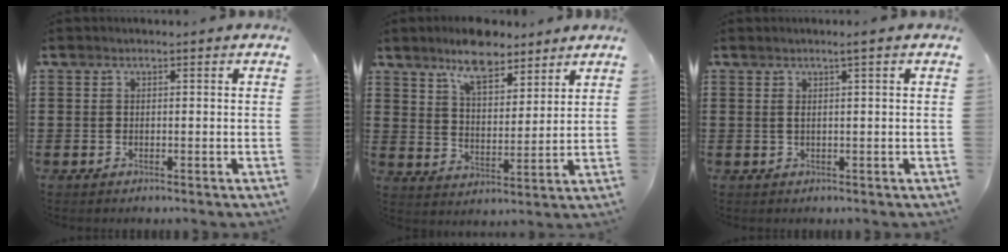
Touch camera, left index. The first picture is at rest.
{"total": 8.0, "force": [6.8, 2.5, 3.4], "torque": [-0.072, -0.016, 0.124]}
{"total": 1.7, "force": [0.5, -0.1, 1.6], "torque": [-0.030, -0.002, 0.009]}